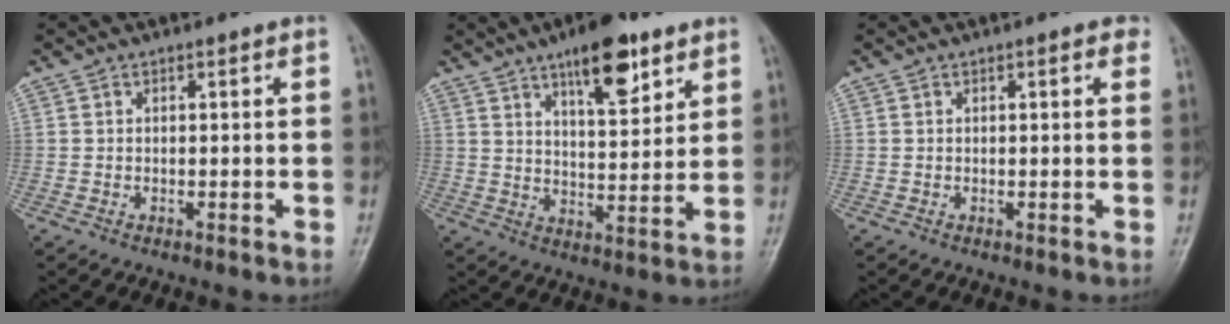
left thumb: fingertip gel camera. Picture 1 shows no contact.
{"total": 12.3, "force": [7.5, 4.5, 8.6], "torque": [-0.108, -0.042, 0.118]}
{"total": 1.8, "force": [0.9, 0.7, 1.4], "torque": [-0.011, 0.000, 0.007]}